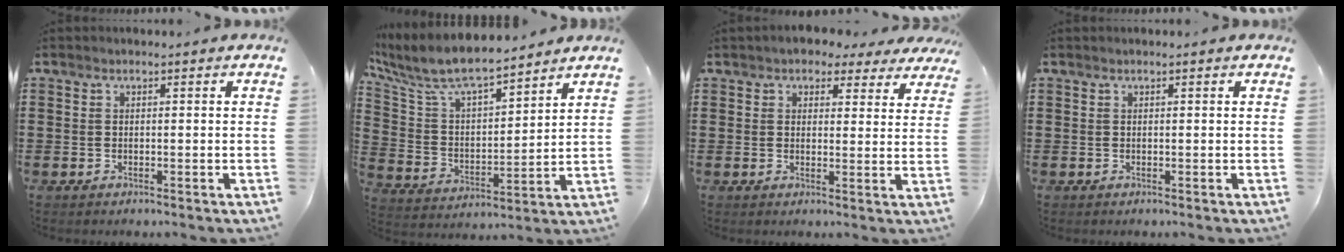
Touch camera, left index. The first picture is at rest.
{"total": 8.6, "force": [7.5, 1.9, 3.8], "torque": [-0.108, -0.044, 0.130]}
{"total": 3.6, "force": [3.0, 1.6, 1.0], "torque": [-0.025, -0.003, 0.054]}
{"total": 0.0}